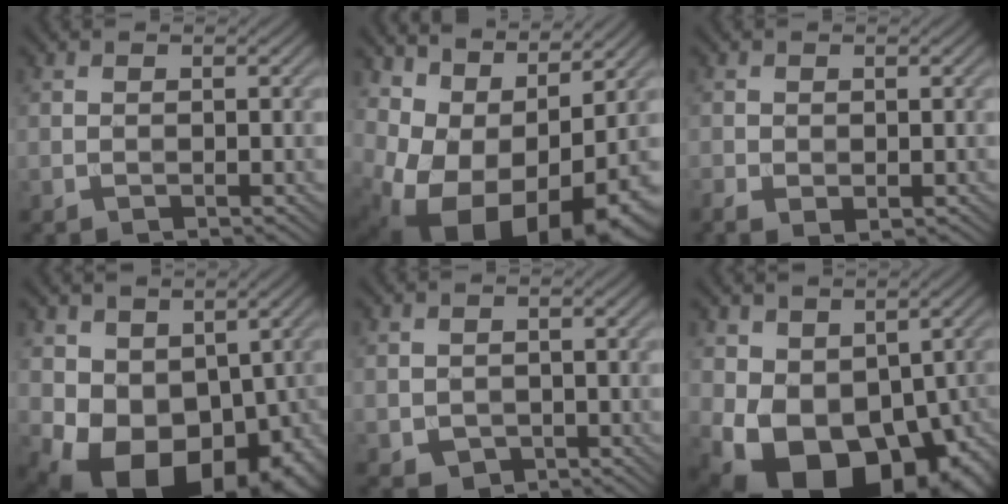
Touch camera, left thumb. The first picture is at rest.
{"total": 13.9, "force": [0.6, 8.9, 10.6], "torque": [-0.177, -0.021, 0.055]}
{"total": 2.0, "force": [-0.7, 1.2, 1.4], "torque": [-0.036, -0.012, -0.012]}
{"total": 13.6, "force": [-2.5, 10.1, 8.8], "torque": [-0.142, -0.038, -0.020]}
{"total": 2.0, "force": [-0.6, 1.8, 0.8], "torque": [-0.025, -0.013, -0.007]}
{"total": 15.3, "force": [-3.8, 10.1, 10.8], "torque": [-0.186, -0.040, -0.042]}